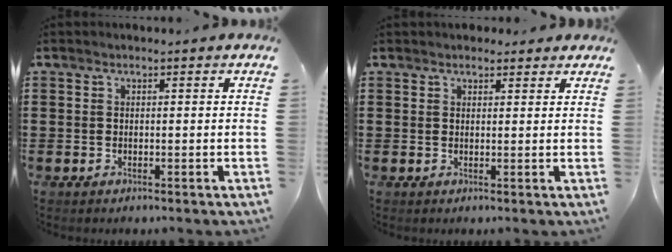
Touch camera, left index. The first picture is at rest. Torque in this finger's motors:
{"motor_torque": [1.55, -0.59, 0.53, 0.05]}